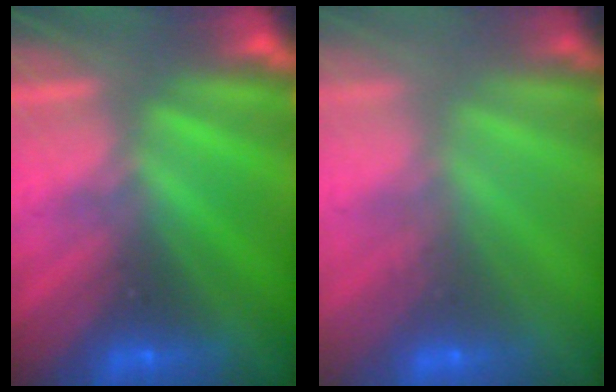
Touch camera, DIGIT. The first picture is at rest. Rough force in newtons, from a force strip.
{"total": 2.9}